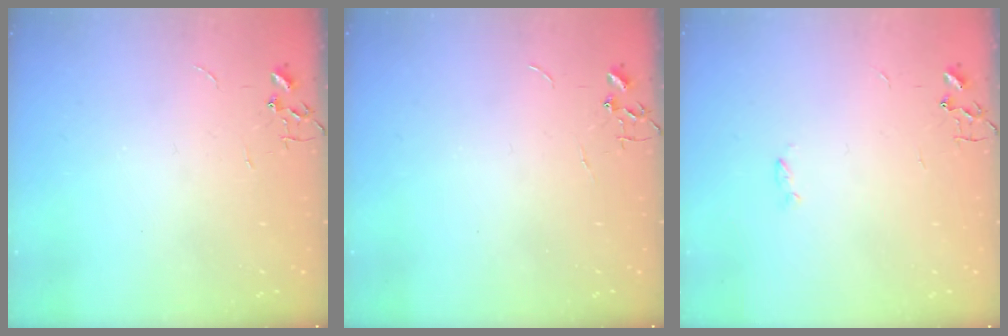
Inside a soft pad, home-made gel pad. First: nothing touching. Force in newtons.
{"total": 0.0}
{"total": 1.8, "press": 1.7, "slide": 0.4}